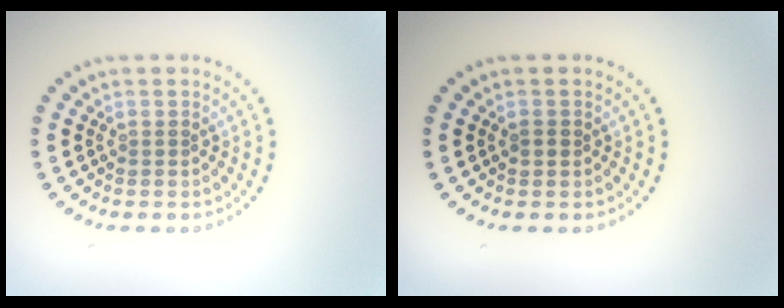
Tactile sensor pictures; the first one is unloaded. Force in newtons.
{"total": 0.8, "press": 0.8, "slide": 0.3}